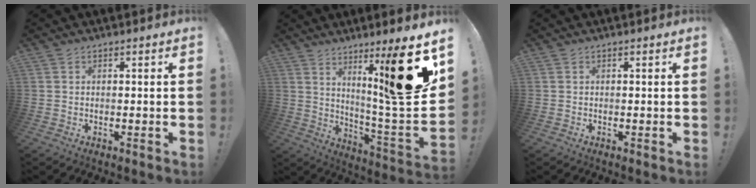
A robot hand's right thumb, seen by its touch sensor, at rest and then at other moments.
{"total": 19.7, "force": [9.2, 0.9, 17.4], "torque": [-0.254, -0.084, 0.136]}
{"total": 0.0}